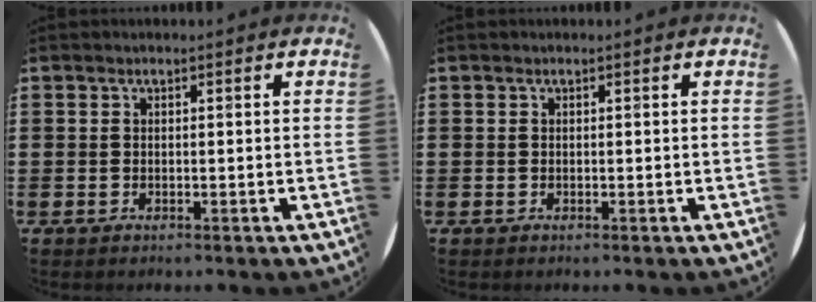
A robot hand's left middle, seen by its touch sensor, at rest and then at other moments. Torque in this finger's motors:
{"motor_torque": [-0.06, 0.00, 0.02, 0.01]}